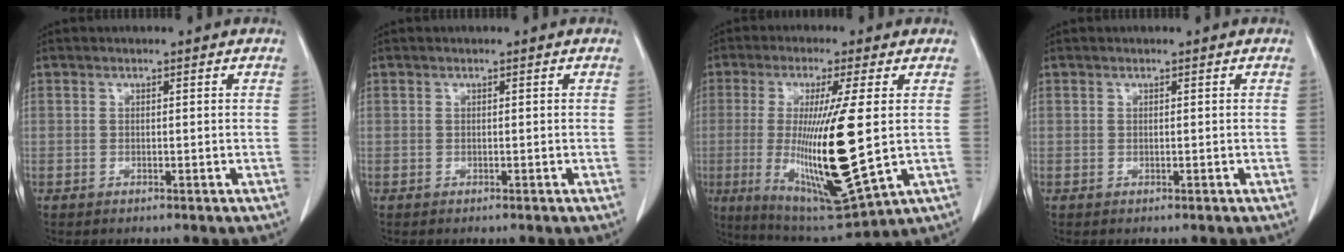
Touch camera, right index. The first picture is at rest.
{"total": 0.0}
{"total": 19.1, "force": [-1.2, 1.8, 19.0], "torque": [-0.374, -0.033, -0.007]}
{"total": 0.0}